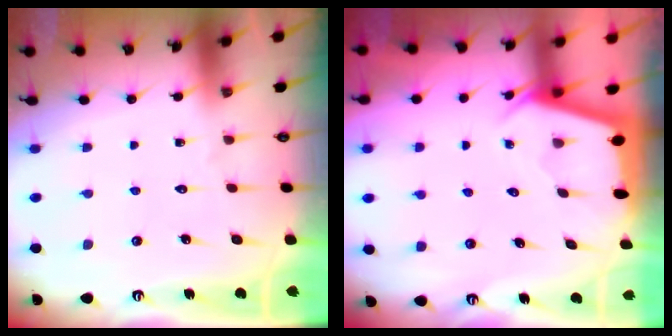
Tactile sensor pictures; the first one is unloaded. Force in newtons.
{"total": 2.4, "press": 2.4, "slide": 0.2}